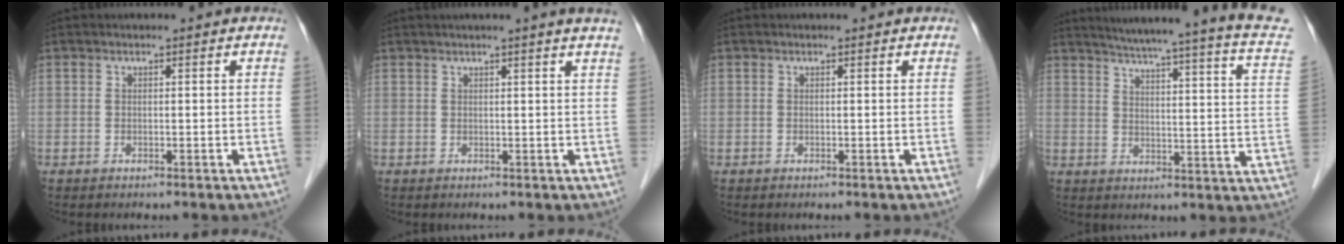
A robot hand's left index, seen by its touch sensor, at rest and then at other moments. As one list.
[{"total": 3.5, "force": [2.8, -1.0, 1.9], "torque": [-0.023, 0.007, 0.034]}, {"total": 0.0}, {"total": 21.7, "force": [18.4, -0.3, 11.6], "torque": [-0.167, -0.048, 0.215]}]